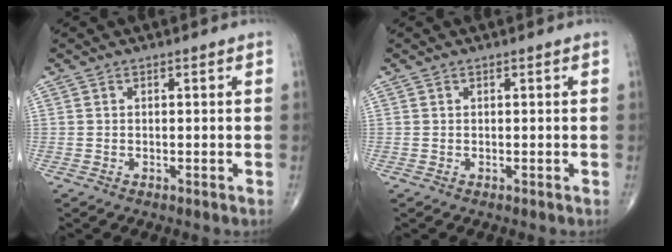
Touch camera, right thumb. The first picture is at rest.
{"total": 0.0}